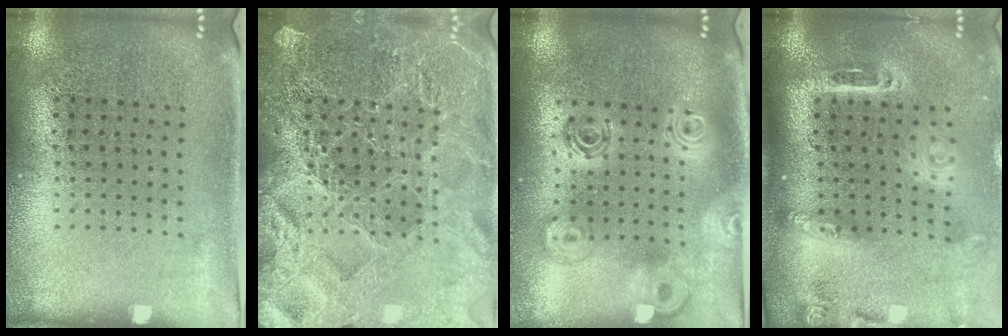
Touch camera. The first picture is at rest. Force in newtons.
{"total": 6.2, "press": 6.2, "slide": 0.8}
{"total": 2.1, "press": 1.7, "slide": 1.2}
{"total": 2.5, "press": 1.9, "slide": 1.7}